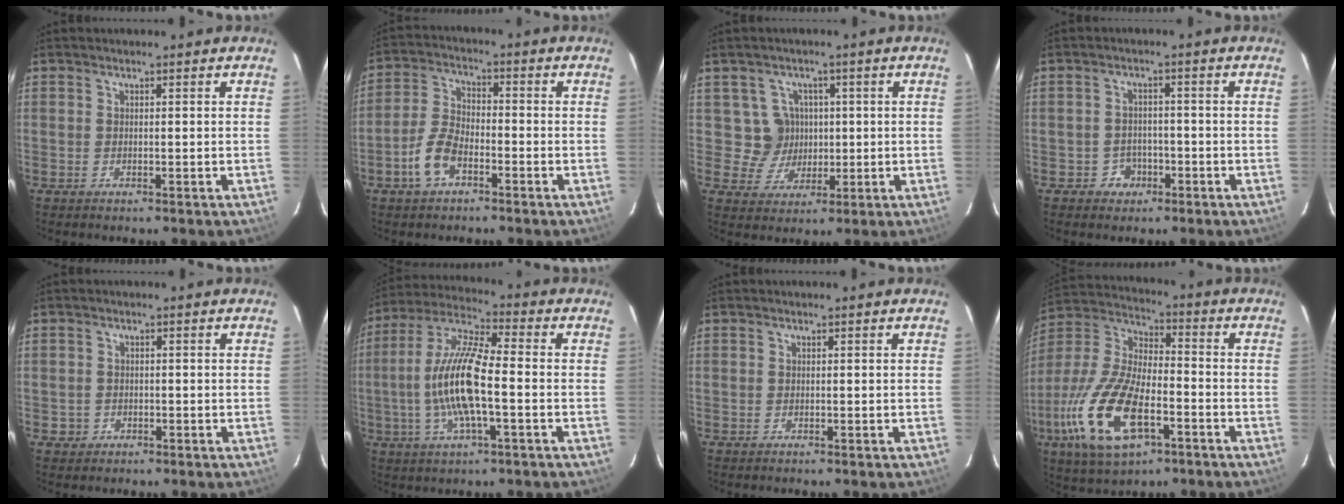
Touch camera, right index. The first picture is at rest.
{"total": 7.1, "force": [-3.9, 3.6, 4.8], "torque": [-0.109, 0.009, -0.075]}
{"total": 5.6, "force": [0.7, 5.6, 0.4], "torque": [-0.016, 0.018, 0.022]}
{"total": 3.7, "force": [-1.9, 3.2, 0.3], "torque": [-0.010, 0.014, -0.027]}
{"total": 2.4, "force": [-0.7, 2.3, 0.1], "torque": [-0.002, 0.009, -0.006]}
{"total": 14.3, "force": [-2.3, 3.2, 13.7], "torque": [-0.278, 0.003, -0.051]}
{"total": 0.0}
{"total": 20.6, "force": [-8.5, 8.8, 16.6], "torque": [-0.364, -0.026, -0.157]}